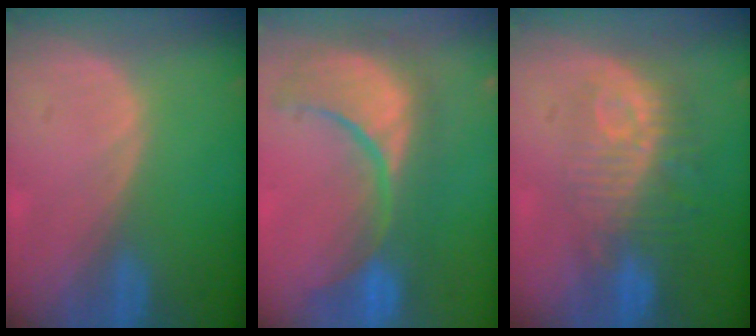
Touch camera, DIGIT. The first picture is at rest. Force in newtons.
{"total": 12.1, "press": 11.0, "slide": 5.1}
{"total": 9.8, "press": 8.8, "slide": 4.2}